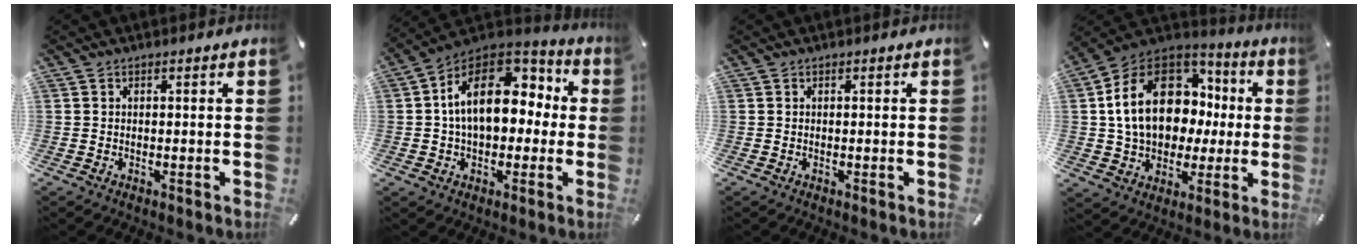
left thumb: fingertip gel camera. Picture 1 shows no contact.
{"total": 17.6, "force": [2.7, 12.0, 12.6], "torque": [-0.215, 0.001, 0.046]}
{"total": 0.0}
{"total": 20.7, "force": [2.6, 15.7, 13.3], "torque": [-0.271, 0.001, 0.048]}